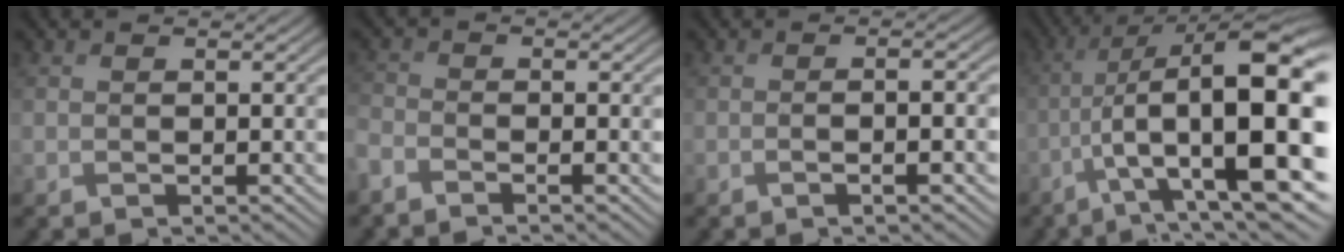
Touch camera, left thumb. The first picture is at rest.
{"total": 3.0, "force": [-2.6, 1.0, 1.3], "torque": [-0.038, -0.011, -0.068]}
{"total": 2.8, "force": [-0.9, 0.7, 2.6], "torque": [-0.040, 0.006, -0.019]}
{"total": 15.9, "force": [-2.7, 5.5, 14.7], "torque": [-0.238, -0.016, -0.032]}